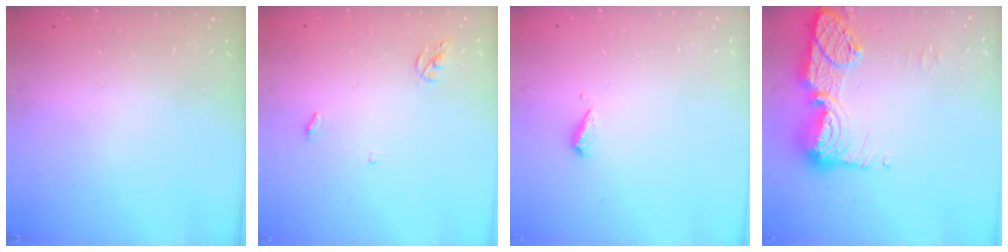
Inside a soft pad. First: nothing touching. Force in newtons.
{"total": 3.7, "press": 3.7, "slide": 0.1}
{"total": 3.0, "press": 3.0, "slide": 0.2}
{"total": 16.5, "press": 16.4, "slide": 1.2}